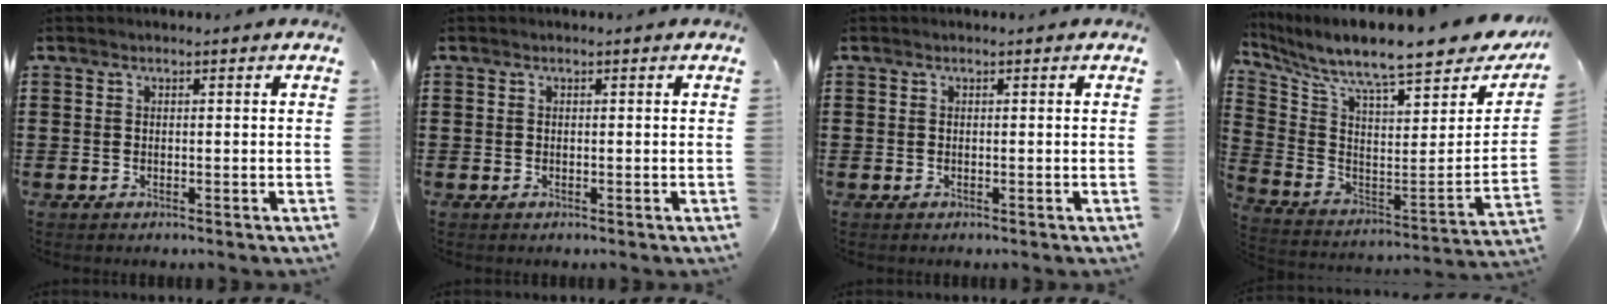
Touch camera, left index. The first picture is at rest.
{"total": 0.0}
{"total": 0.0}
{"total": 9.6, "force": [8.4, 0.5, 4.6], "torque": [-0.113, -0.078, 0.134]}